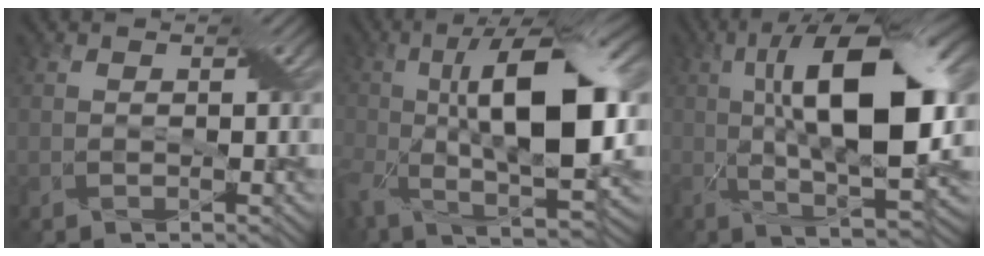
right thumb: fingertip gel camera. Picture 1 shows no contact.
{"total": 16.6, "force": [-0.6, 6.7, 15.2], "torque": [-0.276, -0.001, -0.014]}
{"total": 16.1, "force": [1.5, 5.6, 15.0], "torque": [-0.248, 0.014, 0.015]}